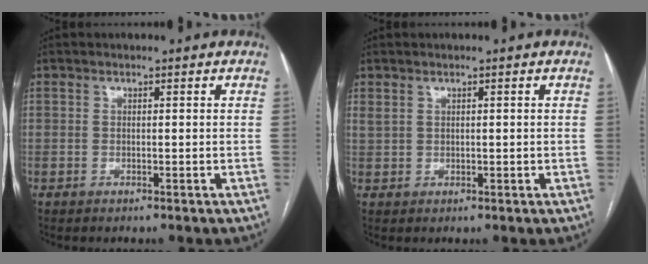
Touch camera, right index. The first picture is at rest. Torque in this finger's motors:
{"motor_torque": [-0.21, 0.03, 0.05, 0.00]}